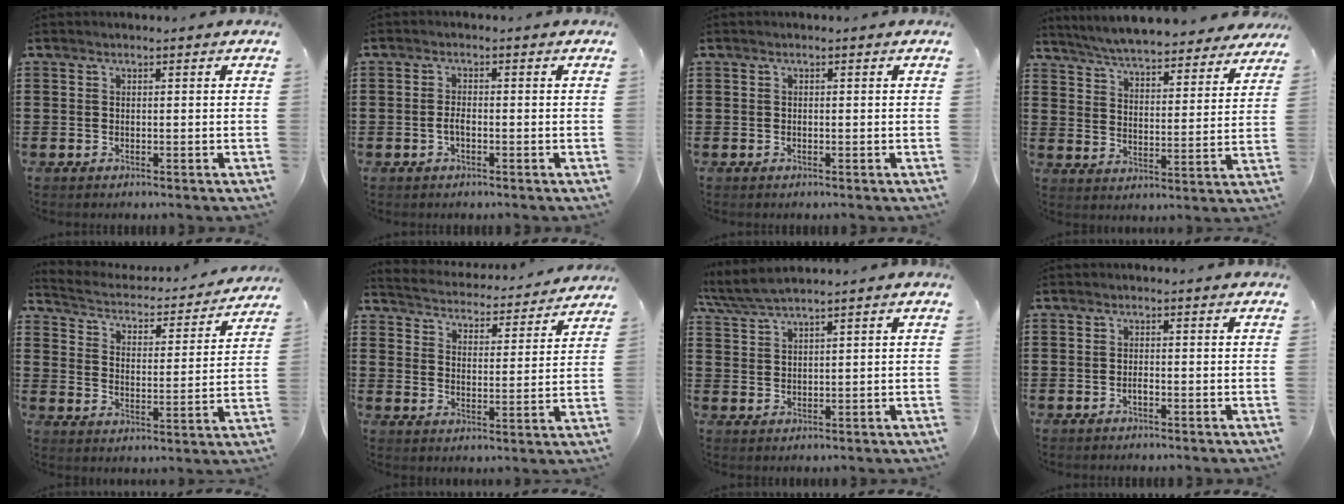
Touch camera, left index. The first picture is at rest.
{"total": 1.8, "force": [-0.6, 0.6, 1.6], "torque": [-0.039, -0.001, -0.014]}
{"total": 0.0}
{"total": 6.2, "force": [6.1, -0.1, 1.4], "torque": [-0.055, -0.042, 0.107]}
{"total": 2.5, "force": [2.4, 0.5, 0.5], "torque": [-0.029, -0.028, 0.030]}
{"total": 3.9, "force": [3.9, -0.2, -0.2], "torque": [-0.023, -0.037, 0.061]}
{"total": 4.6, "force": [4.1, 0.1, 1.9], "torque": [-0.051, -0.013, 0.074]}
{"total": 0.9, "force": [-0.5, 0.2, 0.8], "torque": [-0.017, -0.005, -0.007]}